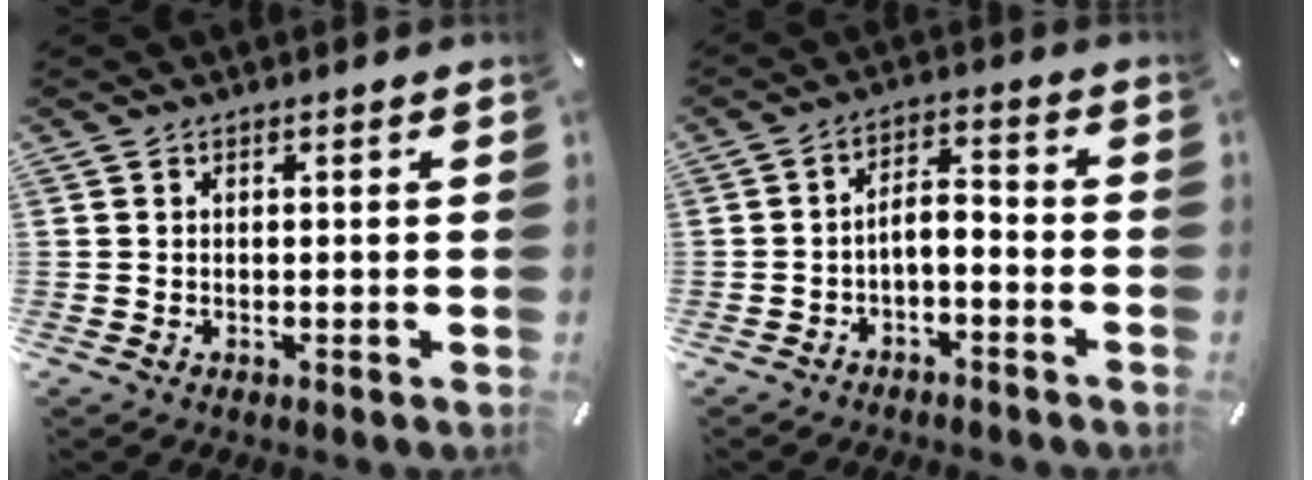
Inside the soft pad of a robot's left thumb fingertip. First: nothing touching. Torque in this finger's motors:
{"motor_torque": [-0.35, 0.36, 0.57, 0.27, 0.08]}